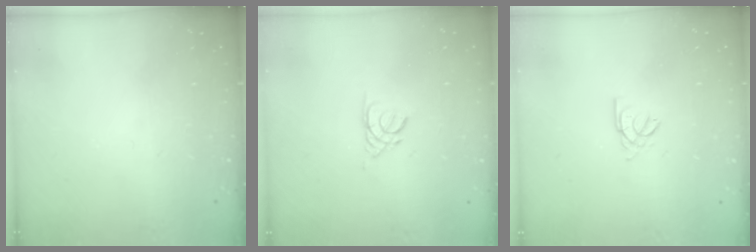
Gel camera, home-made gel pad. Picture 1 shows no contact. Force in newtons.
{"total": 2.1, "press": 2.0, "slide": 0.4}
{"total": 2.3, "press": 2.3, "slide": 0.5}